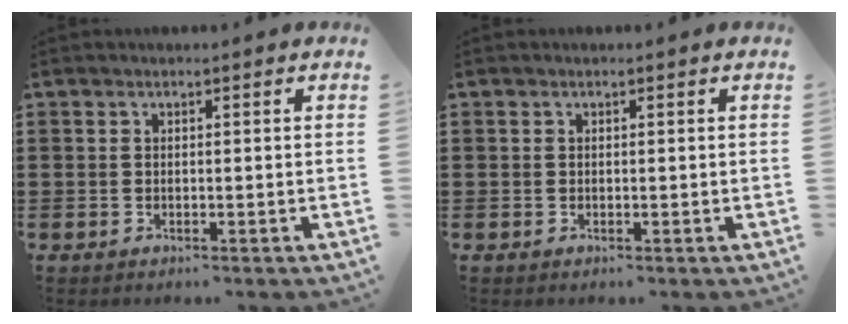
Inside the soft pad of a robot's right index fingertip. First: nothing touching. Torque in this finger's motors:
{"motor_torque": [0.03, 0.03, 0.00, 0.00]}